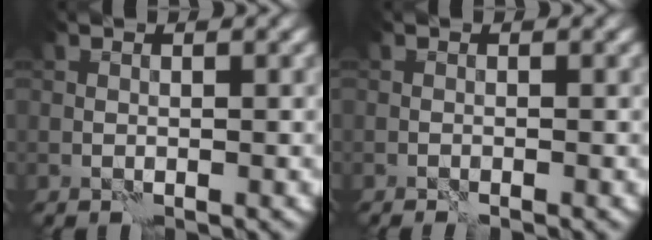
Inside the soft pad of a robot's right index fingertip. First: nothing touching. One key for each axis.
{"total": 0.5, "fx": -0.5, "fy": -0.1, "fz": 0.2, "tx": -0.003, "ty": 0.002, "tz": -0.009}